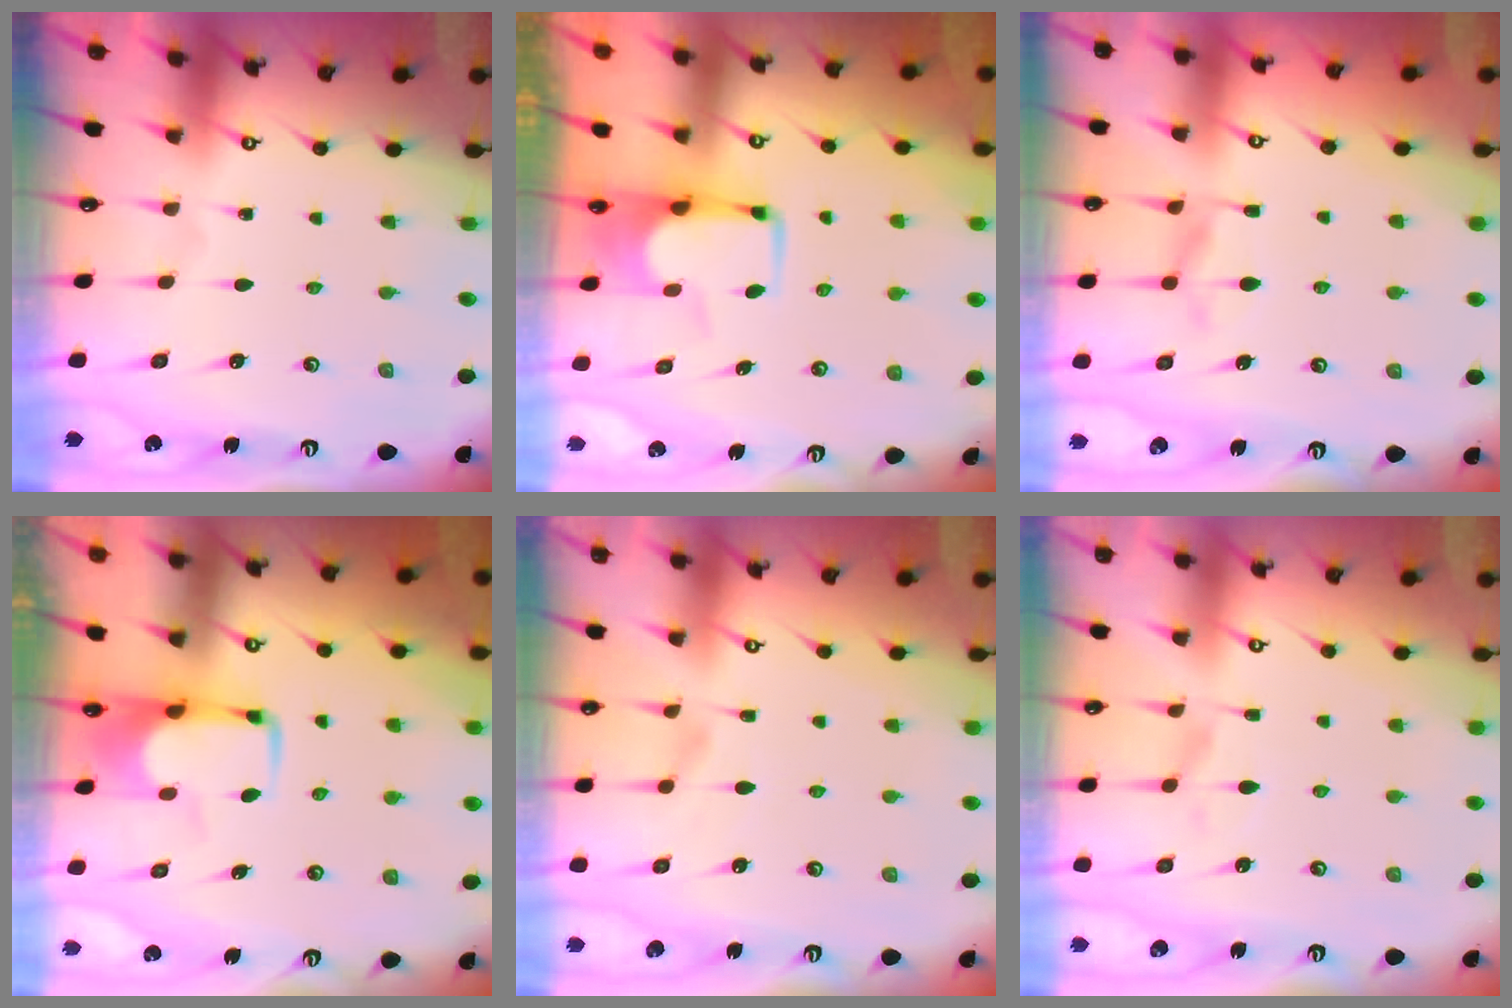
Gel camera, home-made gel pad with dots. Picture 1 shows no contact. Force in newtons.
{"total": 3.8, "press": 3.8, "slide": 0.4}
{"total": 2.1, "press": 1.4, "slide": 1.5}
{"total": 1.8, "press": 1.8, "slide": 0.4}
{"total": 1.5, "press": 0.9, "slide": 1.2}
{"total": 6.7, "press": 6.6, "slide": 1.1}